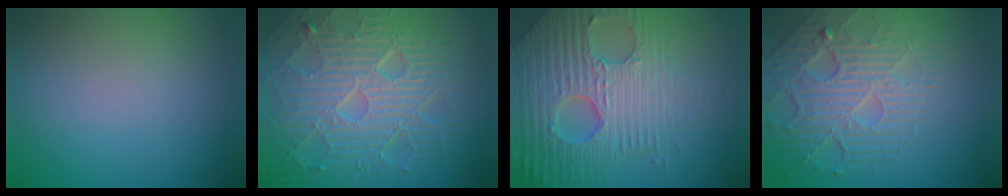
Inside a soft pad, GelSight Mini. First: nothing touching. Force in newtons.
{"total": 10.7, "press": 6.9, "slide": 8.2}
{"total": 7.3, "press": 7.1, "slide": 1.8}
{"total": 7.3, "press": 5.3, "slide": 5.1}